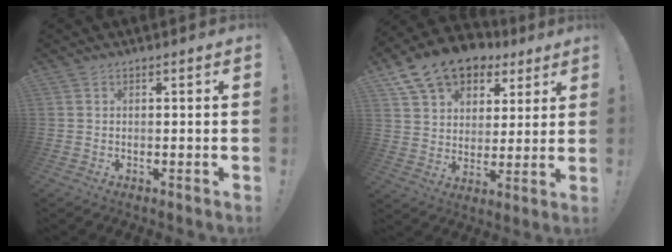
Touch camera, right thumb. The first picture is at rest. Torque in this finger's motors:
{"motor_torque": [-0.03, 0.63, -0.16, 0.40, 0.57]}